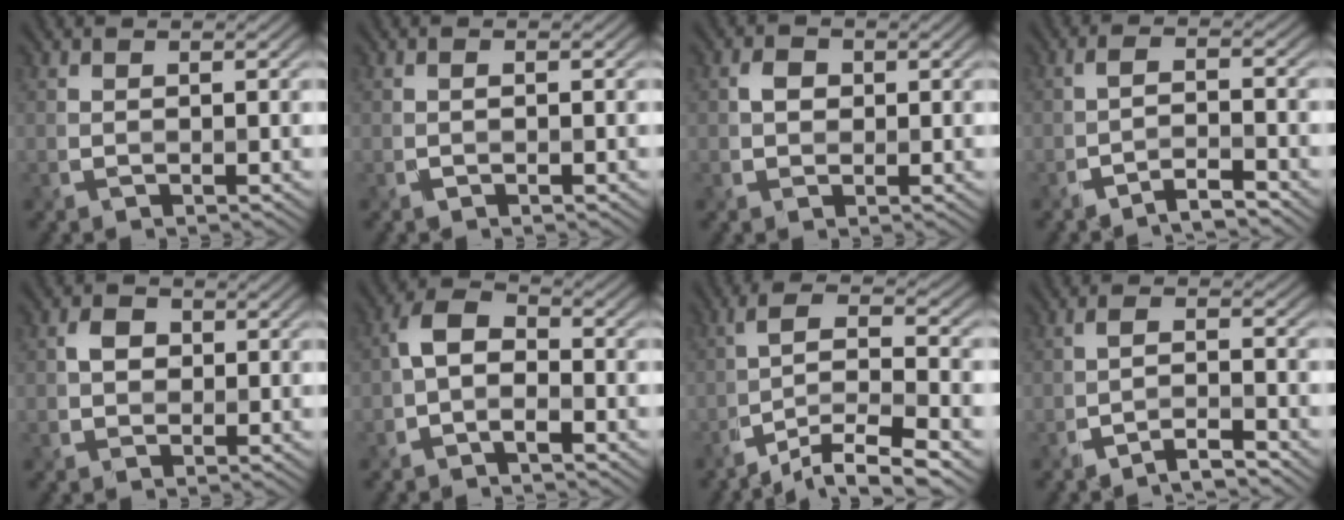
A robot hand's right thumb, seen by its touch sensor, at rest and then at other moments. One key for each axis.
{"total": 0.6, "fx": -0.1, "fy": 0.2, "fz": 0.5, "tx": -0.008, "ty": 0.001, "tz": -0.003}
{"total": 1.3, "fx": 0.1, "fy": 1.3, "fz": 0.5, "tx": -0.012, "ty": 0.000, "tz": 0.001}
{"total": 3.7, "fx": -2.9, "fy": 0.5, "fz": 2.3, "tx": -0.036, "ty": 0.014, "tz": -0.064}
{"total": 1.7, "fx": 0.0, "fy": 1.6, "fz": 0.7, "tx": -0.016, "ty": 0.001, "tz": -0.001}
{"total": 4.1, "fx": -1.5, "fy": 2.2, "fz": 3.1, "tx": -0.062, "ty": 0.012, "tz": -0.033}
{"total": 10.5, "fx": -6.6, "fy": 2.6, "fz": 7.7, "tx": -0.139, "ty": 0.001, "tz": -0.111}
{"total": 3.8, "fx": -3.0, "fy": 0.5, "fz": 2.3, "tx": -0.033, "ty": 0.015, "tz": -0.065}